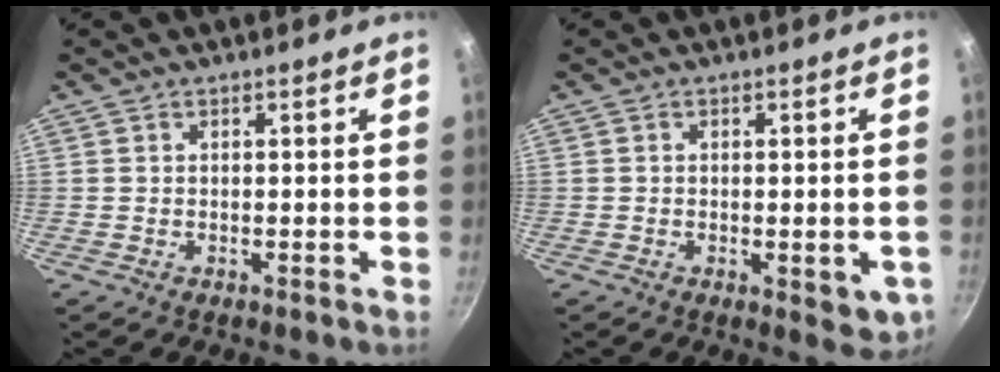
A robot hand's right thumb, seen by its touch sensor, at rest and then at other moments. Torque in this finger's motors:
{"motor_torque": [-0.43, -0.18, -0.18, 0.05, -0.03]}